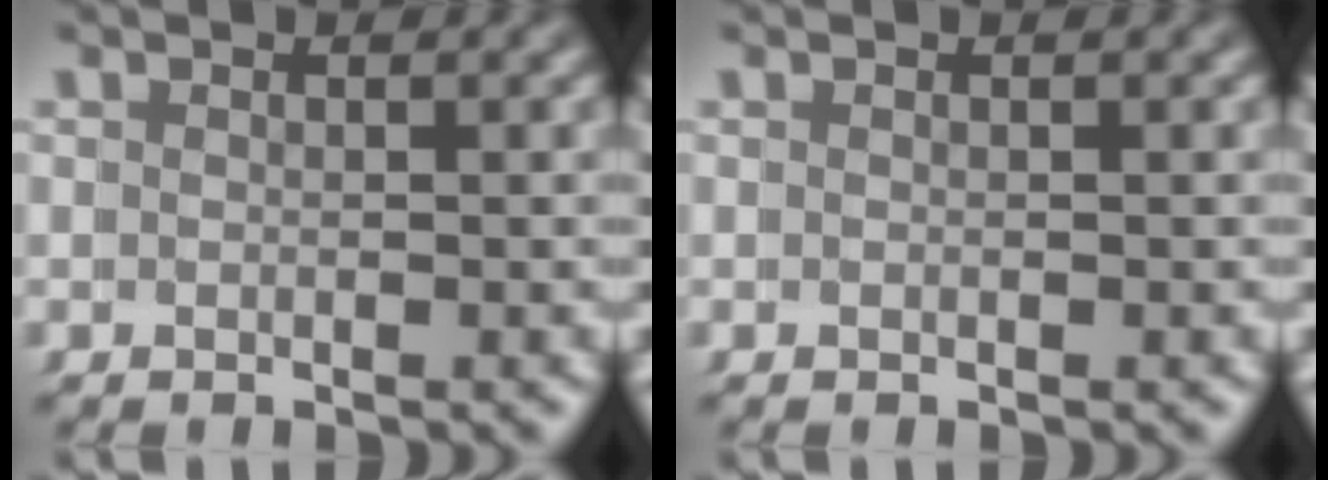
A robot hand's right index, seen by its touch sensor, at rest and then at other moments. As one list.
[{"total": 0.0}]